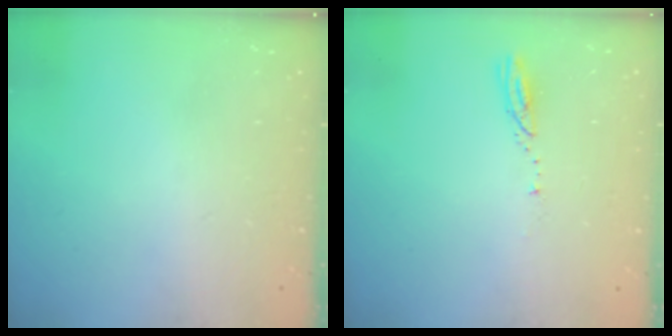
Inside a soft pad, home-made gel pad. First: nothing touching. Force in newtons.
{"total": 3.0, "press": 3.0, "slide": 0.2}